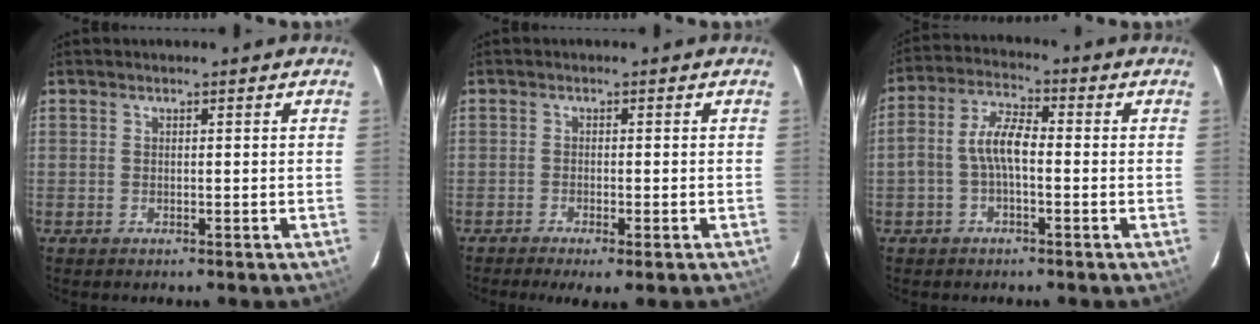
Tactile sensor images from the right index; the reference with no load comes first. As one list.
[{"total": 4.0, "force": [-2.7, 0.4, 2.9], "torque": [-0.064, -0.015, -0.045]}, {"total": 6.4, "force": [-1.2, 2.7, 5.7], "torque": [-0.122, 0.021, -0.024]}]